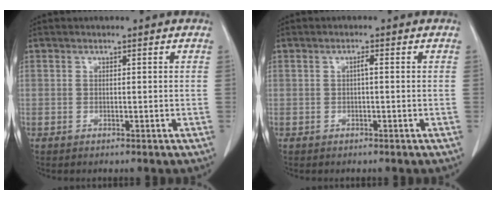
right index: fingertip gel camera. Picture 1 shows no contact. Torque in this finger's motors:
{"motor_torque": [0.17, -0.11, 0.08, 0.03]}